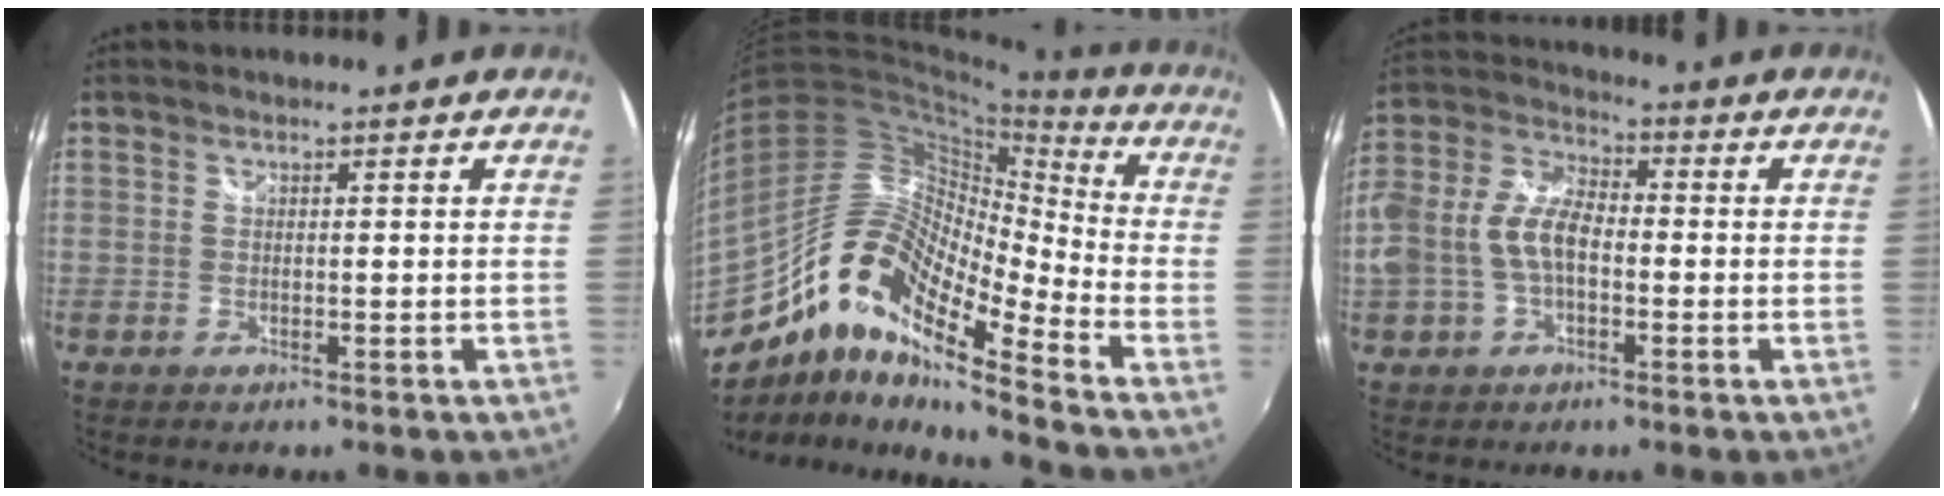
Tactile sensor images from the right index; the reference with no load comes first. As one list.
[{"total": 16.6, "force": [-9.7, 4.4, 12.7], "torque": [-0.212, 0.000, -0.204]}, {"total": 12.1, "force": [-2.4, 7.3, 9.4], "torque": [-0.205, 0.017, -0.045]}]